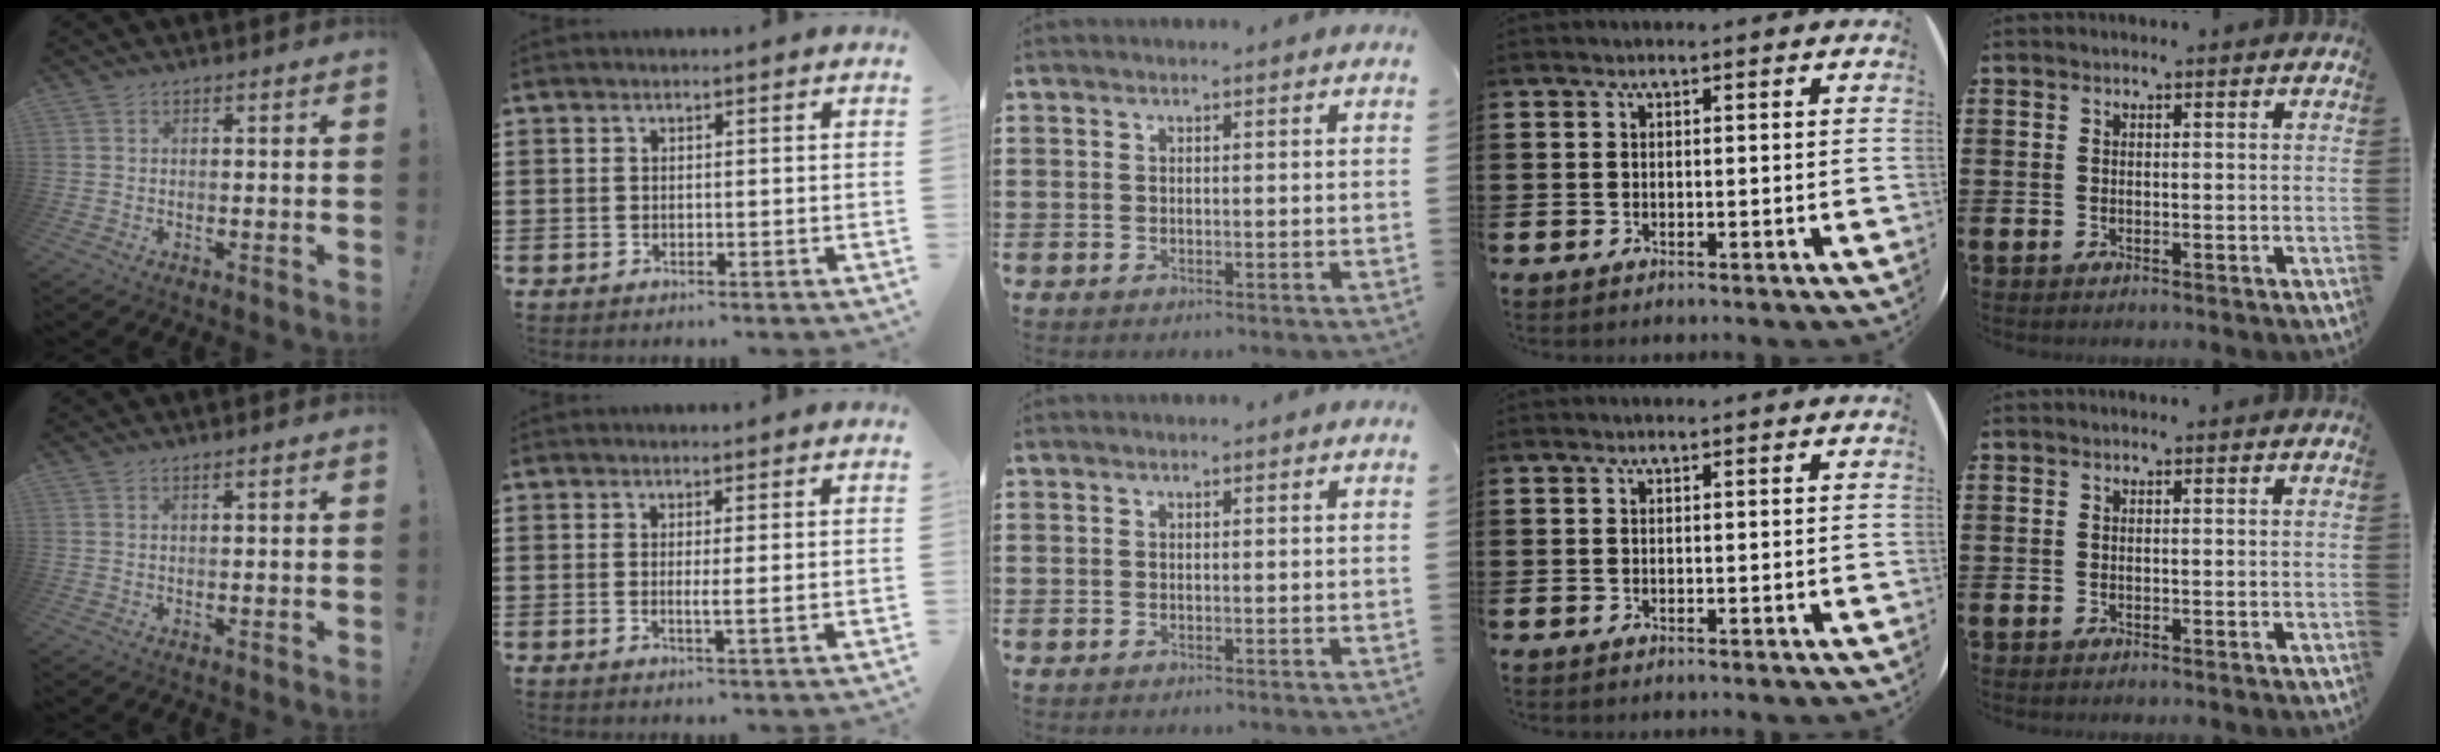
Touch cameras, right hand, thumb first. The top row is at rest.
{"thumb": {"total": 1.2, "force": [0.8, -0.1, 0.9], "torque": [-0.011, -0.003, 0.011]}, "index": {"total": 1.9, "force": [0.1, -0.1, 1.9], "torque": [-0.035, -0.005, 0.000]}}